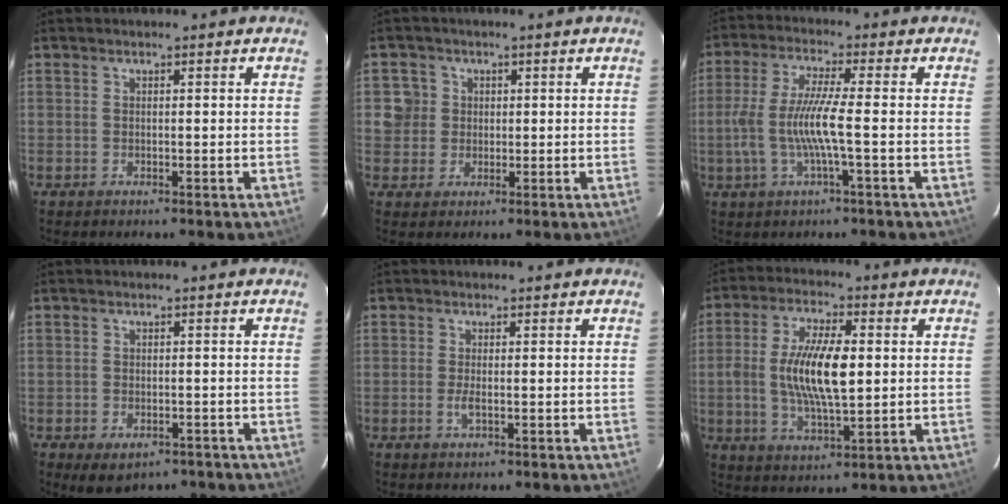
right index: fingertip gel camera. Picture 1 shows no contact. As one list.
[{"total": 4.2, "force": [0.6, 4.2, 0.3], "torque": [0.010, 0.020, 0.012]}, {"total": 9.0, "force": [-1.8, 0.2, 8.8], "torque": [-0.186, -0.004, -0.030]}, {"total": 6.2, "force": [-4.0, 3.7, 3.1], "torque": [-0.058, -0.012, -0.046]}, {"total": 1.9, "force": [-0.5, 0.4, 1.8], "torque": [-0.037, -0.003, -0.009]}, {"total": 12.7, "force": [0.4, 4.5, 11.9], "torque": [-0.231, 0.002, 0.008]}]